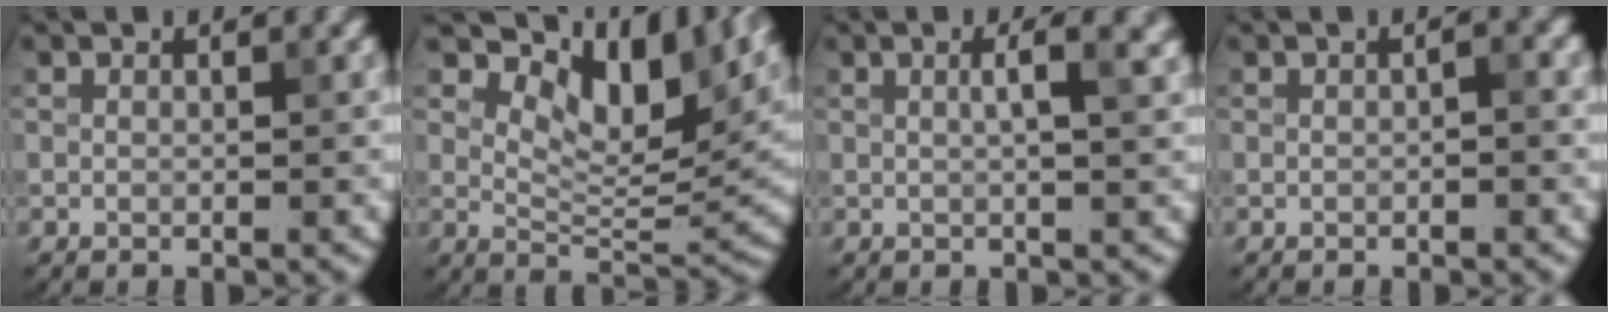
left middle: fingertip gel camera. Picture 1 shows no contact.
{"total": 10.4, "force": [6.5, 4.2, 7.0], "torque": [-0.108, 0.003, 0.112]}
{"total": 3.1, "force": [0.8, 1.0, 2.8], "torque": [-0.033, 0.010, 0.000]}
{"total": 0.7, "force": [-0.3, 0.2, 0.7], "torque": [-0.014, 0.002, -0.003]}